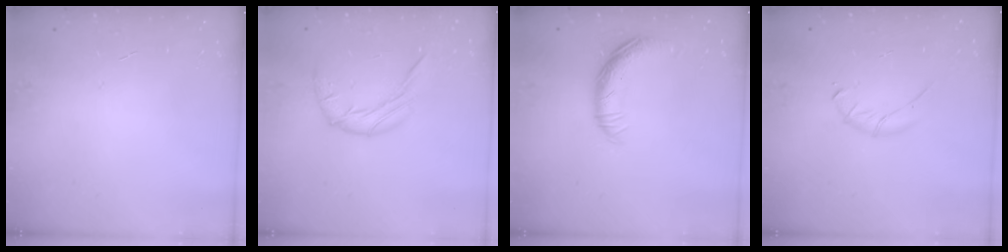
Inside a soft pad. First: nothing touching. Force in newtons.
{"total": 9.6, "press": 9.6, "slide": 0.7}
{"total": 11.5, "press": 11.5, "slide": 0.5}
{"total": 4.9, "press": 4.7, "slide": 1.3}